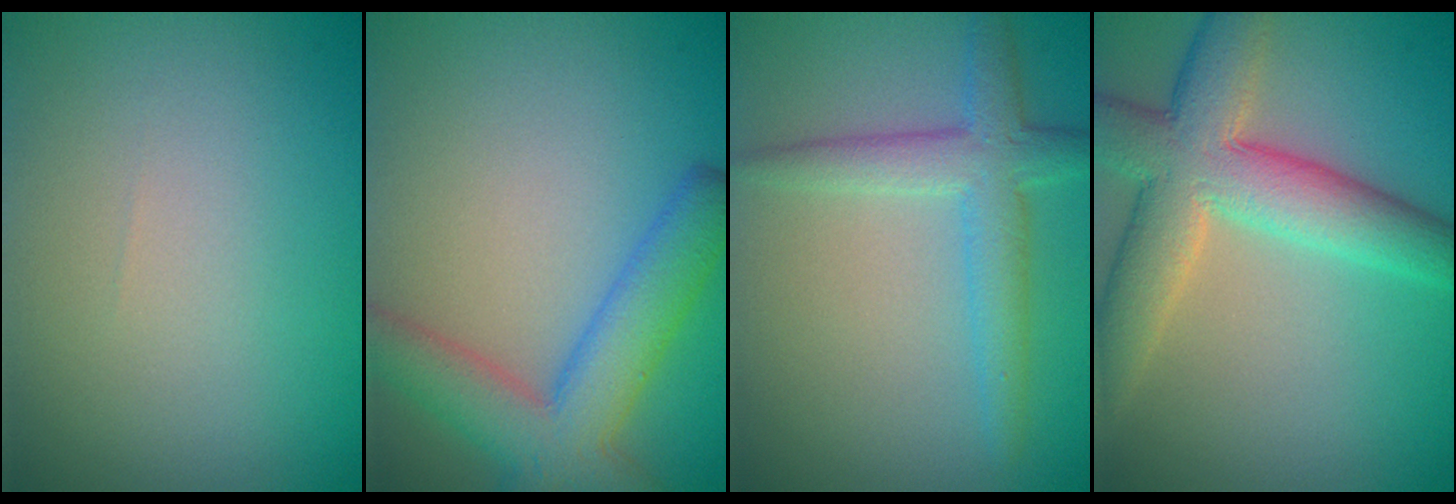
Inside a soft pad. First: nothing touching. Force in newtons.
{"total": 6.2, "press": 6.1, "slide": 0.4}
{"total": 3.6, "press": 3.6, "slide": 0.1}
{"total": 7.7, "press": 7.7, "slide": 0.5}